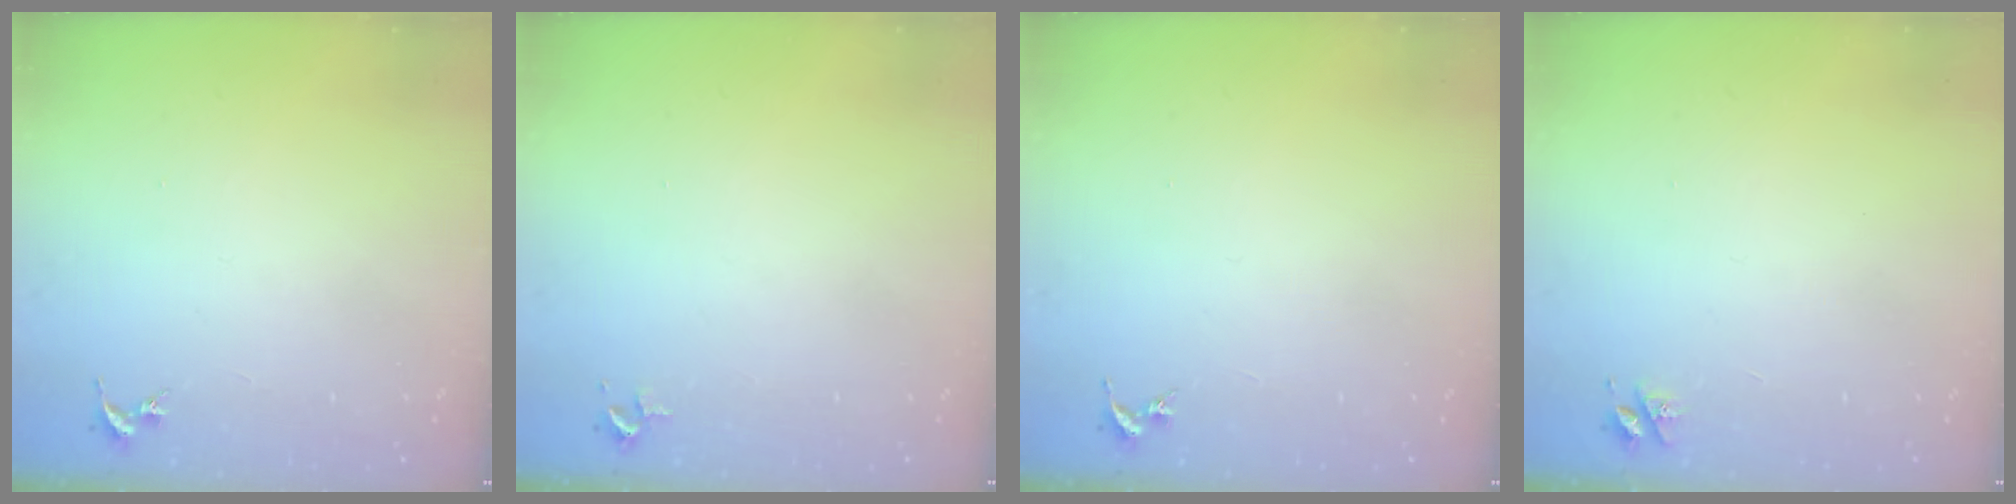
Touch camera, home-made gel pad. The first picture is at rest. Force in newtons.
{"total": 2.2, "press": 2.2, "slide": 0.3}
{"total": 0.0}
{"total": 3.8, "press": 3.8, "slide": 0.5}